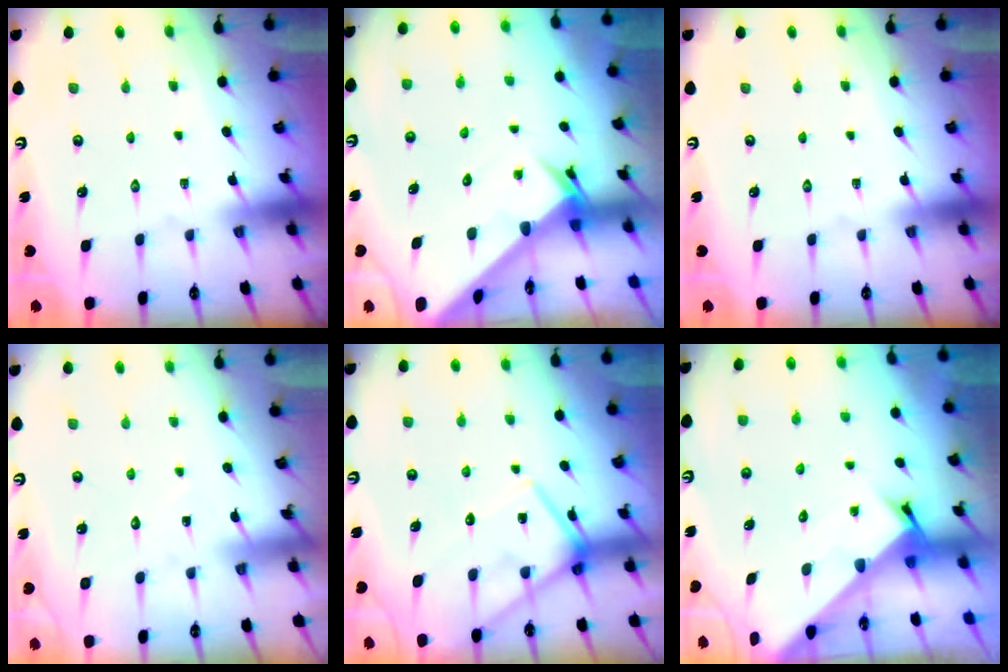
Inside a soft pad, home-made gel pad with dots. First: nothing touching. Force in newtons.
{"total": 2.7, "press": 2.7, "slide": 0.2}
{"total": 0.0}
{"total": 5.9, "press": 5.8, "slide": 0.5}
{"total": 11.5, "press": 11.5, "slide": 1.0}
{"total": 2.4, "press": 2.4, "slide": 0.2}